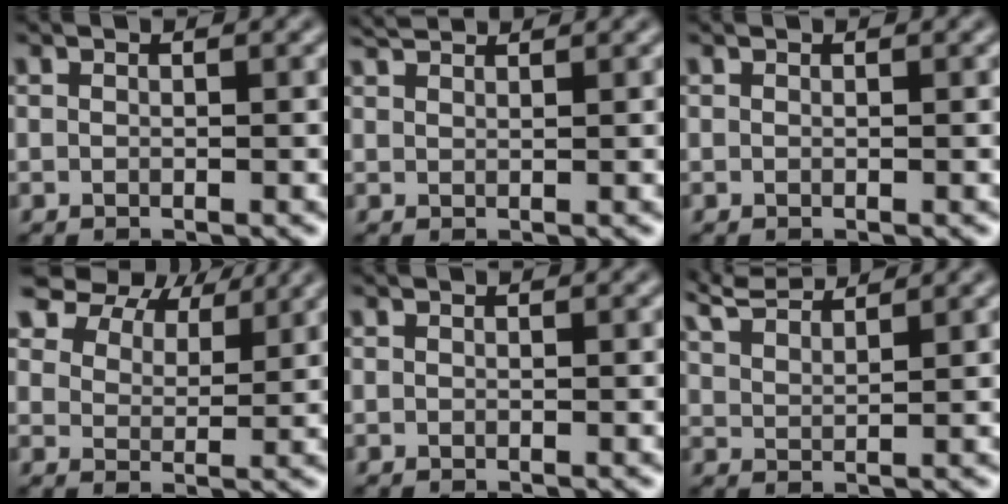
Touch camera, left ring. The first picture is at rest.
{"total": 1.8, "force": [1.8, 0.0, 0.4], "torque": [-0.007, 0.007, 0.031]}
{"total": 0.0}
{"total": 8.8, "force": [7.4, 3.7, 2.9], "torque": [-0.073, -0.009, 0.146]}
{"total": 0.0}
{"total": 4.1, "force": [3.9, 0.4, 1.2], "torque": [-0.026, 0.014, 0.072]}